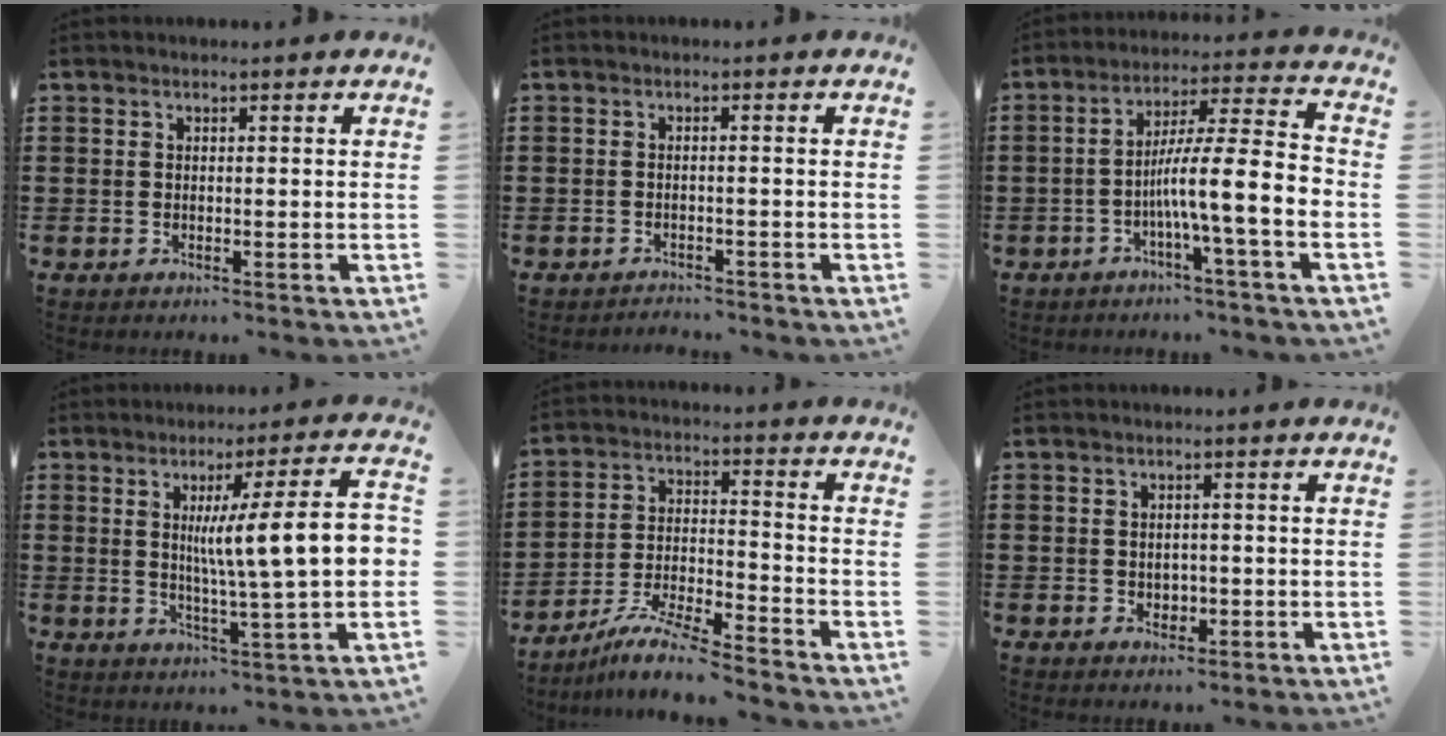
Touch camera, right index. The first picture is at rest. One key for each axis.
{"total": 1.2, "fx": -1.2, "fy": 0.0, "fz": 0.1, "tx": -0.006, "ty": 0.001, "tz": -0.025}
{"total": 10.1, "fx": -2.8, "fy": 1.2, "fz": 9.6, "tx": -0.167, "ty": -0.006, "tz": -0.053}
{"total": 12.4, "fx": 1.3, "fy": 1.3, "fz": 12.3, "tx": -0.202, "ty": -0.002, "tz": 0.016}
{"total": 8.0, "fx": -7.2, "fy": 0.1, "fz": 3.4, "tx": -0.074, "ty": -0.001, "tz": -0.144}
{"total": 1.5, "fx": -0.3, "fy": 1.4, "fz": 0.6, "tx": -0.014, "ty": 0.006, "tz": -0.008}